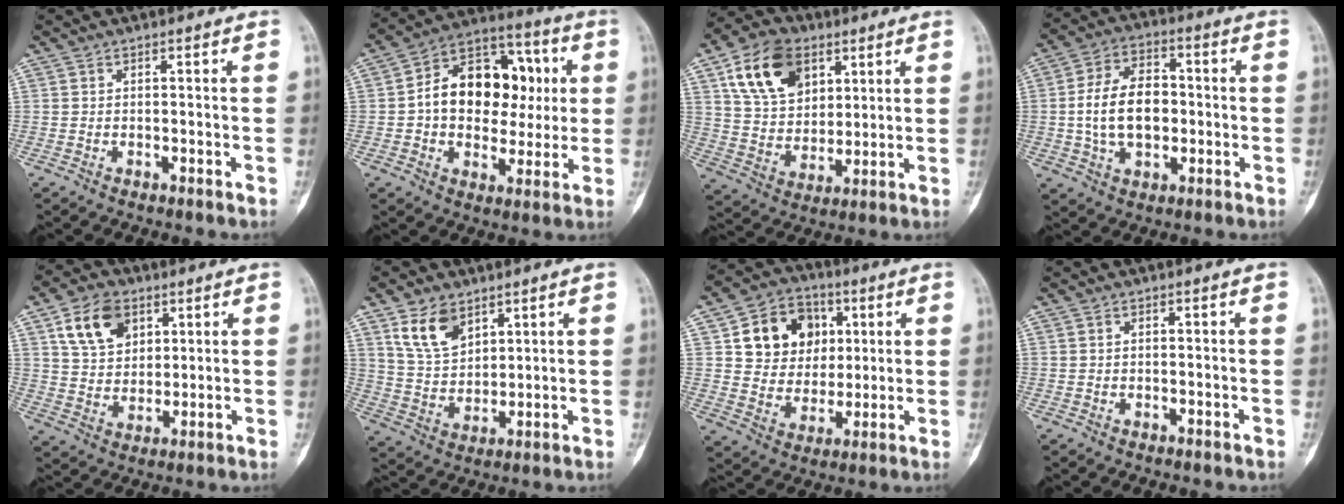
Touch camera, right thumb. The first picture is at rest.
{"total": 18.7, "force": [1.7, 13.2, 13.2], "torque": [-0.153, 0.031, 0.022]}
{"total": 15.4, "force": [7.0, 10.4, 9.0], "torque": [-0.132, -0.019, 0.130]}
{"total": 12.9, "force": [-0.6, 8.4, 9.8], "torque": [-0.160, 0.018, -0.011]}
{"total": 10.9, "force": [5.0, 7.5, 6.1], "torque": [-0.080, -0.015, 0.096]}
{"total": 9.5, "force": [5.6, 5.7, 5.1], "torque": [-0.078, -0.029, 0.118]}
{"total": 14.3, "force": [4.5, 11.8, 6.8], "torque": [-0.069, -0.006, 0.080]}
{"total": 0.0}